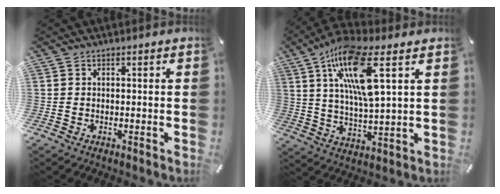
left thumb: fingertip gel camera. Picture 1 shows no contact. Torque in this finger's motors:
{"motor_torque": [0.84, 0.55, 2.05, -0.72, 0.28]}